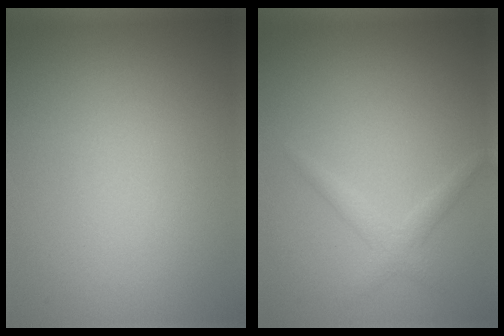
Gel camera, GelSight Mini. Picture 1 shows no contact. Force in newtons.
{"total": 1.6, "press": 1.6, "slide": 0.1}